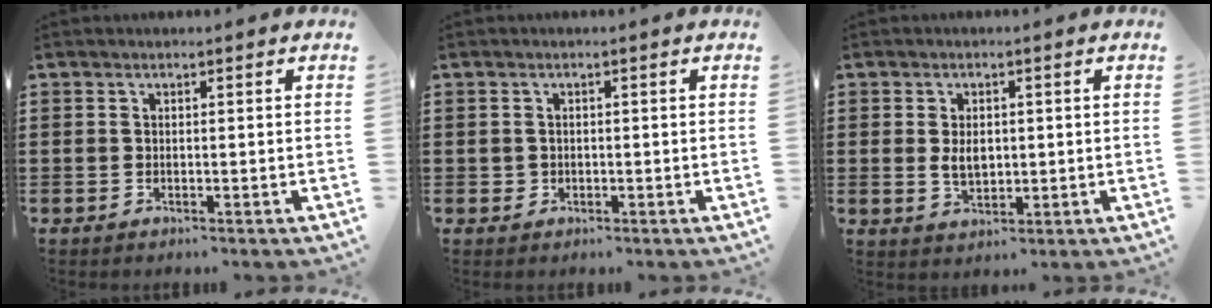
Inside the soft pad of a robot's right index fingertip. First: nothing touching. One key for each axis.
{"total": 0.8, "fx": -0.1, "fy": 0.8, "fz": 0.2, "tx": -0.006, "ty": 0.004, "tz": -0.004}
{"total": 3.3, "fx": 0.2, "fy": 2.1, "fz": 2.4, "tx": -0.043, "ty": 0.005, "tz": 0.001}